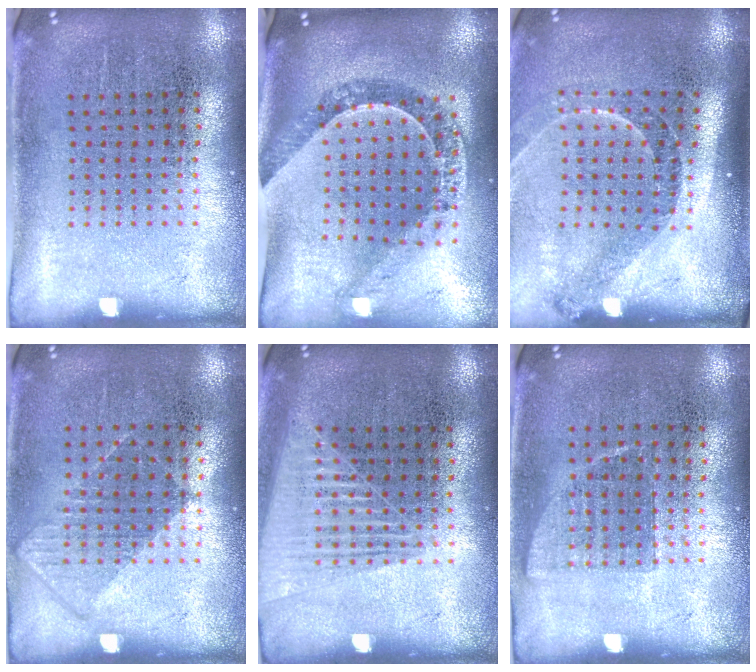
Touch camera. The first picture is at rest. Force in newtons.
{"total": 1.1, "press": 1.1, "slide": 0.3}
{"total": 1.4, "press": 1.3, "slide": 0.7}
{"total": 0.6, "press": 0.4, "slide": 0.4}
{"total": 1.5, "press": 1.5, "slide": 0.4}
{"total": 0.8, "press": 0.7, "slide": 0.4}